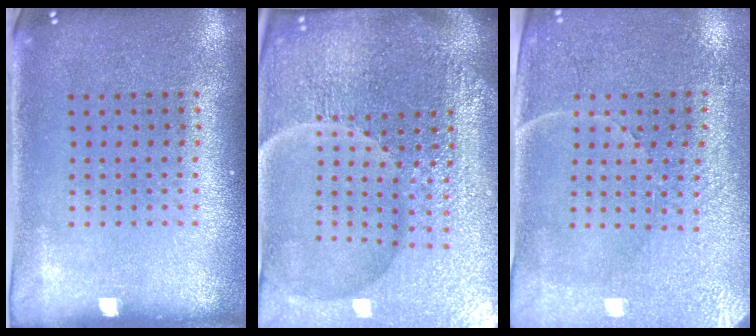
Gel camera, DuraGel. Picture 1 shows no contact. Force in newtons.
{"total": 7.3, "press": 6.4, "slide": 3.5}
{"total": 3.4, "press": 3.1, "slide": 1.3}